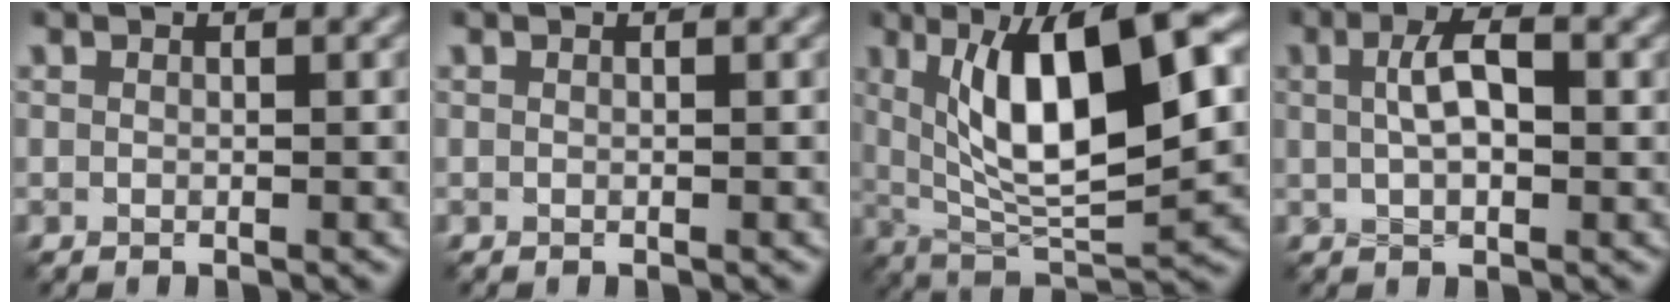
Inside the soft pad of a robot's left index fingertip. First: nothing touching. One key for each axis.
{"total": 0.0}
{"total": 11.3, "fx": 3.0, "fy": 3.4, "fz": 10.4, "tx": -0.161, "ty": -0.001, "tz": 0.055}
{"total": 3.9, "fx": 0.8, "fy": 1.6, "fz": 3.5, "tx": -0.070, "ty": 0.007, "tz": 0.014}